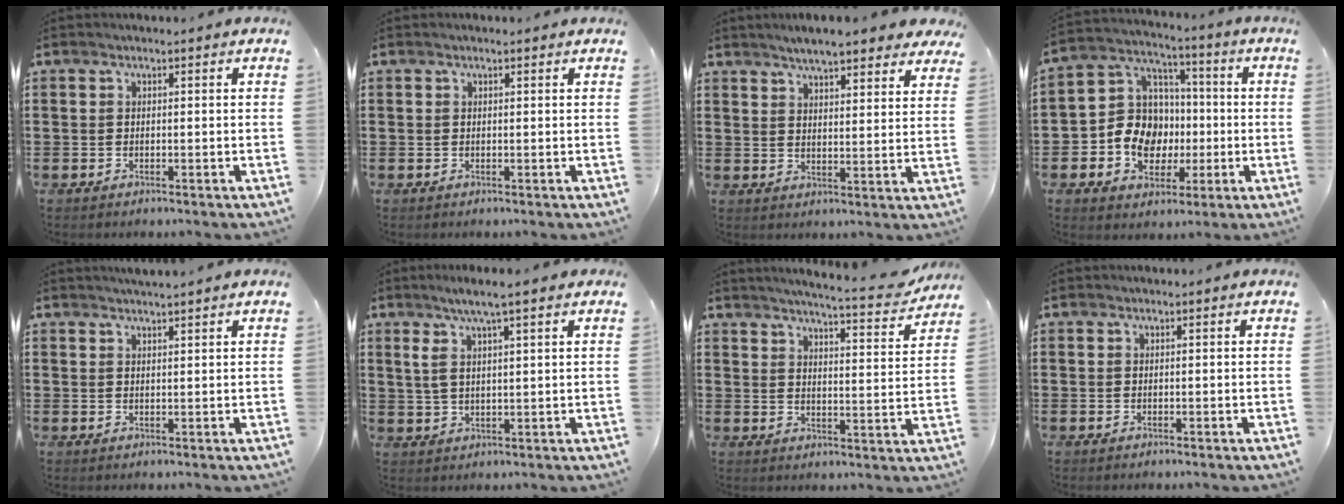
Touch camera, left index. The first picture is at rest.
{"total": 0.0}
{"total": 5.7, "force": [5.2, 0.6, 2.2], "torque": [-0.060, -0.012, 0.094]}
{"total": 9.9, "force": [-1.5, 9.0, 3.9], "torque": [-0.115, 0.008, -0.028]}
{"total": 1.6, "force": [1.5, -0.2, 0.3], "torque": [-0.009, 0.002, 0.030]}
{"total": 6.0, "force": [3.4, 1.1, 4.8], "torque": [-0.099, 0.001, 0.058]}
{"total": 5.5, "force": [5.1, -0.4, 2.0], "torque": [-0.051, -0.033, 0.083]}
{"total": 0.0}